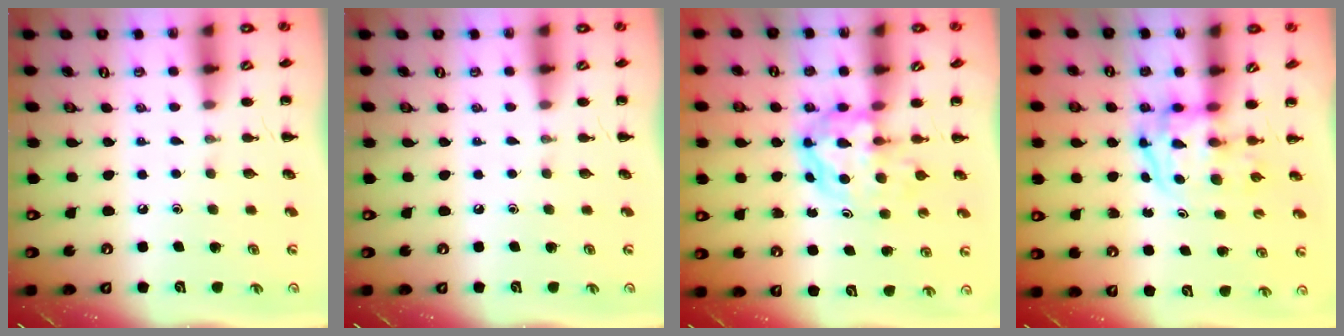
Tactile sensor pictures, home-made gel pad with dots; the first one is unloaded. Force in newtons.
{"total": 0.0}
{"total": 5.3, "press": 5.2, "slide": 1.2}
{"total": 3.8, "press": 3.7, "slide": 0.6}